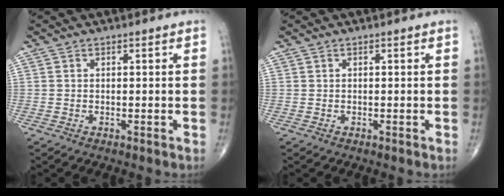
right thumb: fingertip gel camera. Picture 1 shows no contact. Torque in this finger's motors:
{"motor_torque": [-0.16, 0.03, -0.12, -0.04, 0.02]}